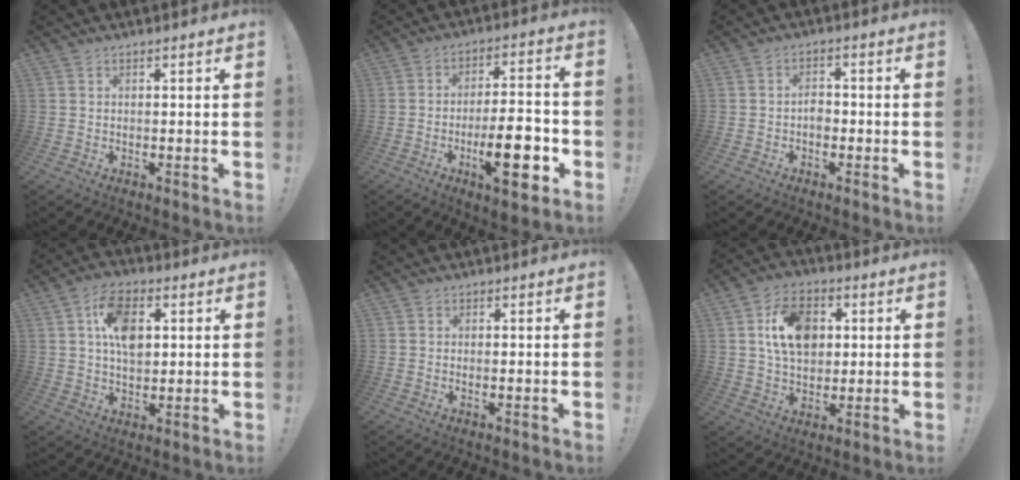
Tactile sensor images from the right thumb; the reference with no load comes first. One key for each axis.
{"total": 16.0, "fx": -6.0, "fy": 4.6, "fz": 14.1, "tx": -0.210, "ty": 0.015, "tz": -0.096}
{"total": 3.2, "fx": -1.4, "fy": 2.1, "fz": 2.0, "tx": -0.033, "ty": 0.004, "tz": -0.027}
{"total": 11.7, "fx": 3.0, "fy": 7.4, "fz": 8.5, "tx": -0.130, "ty": 0.012, "tz": 0.057}
{"total": 0.0}
{"total": 13.1, "fx": 3.4, "fy": 9.3, "fz": 8.5, "tx": -0.121, "ty": 0.005, "tz": 0.066}